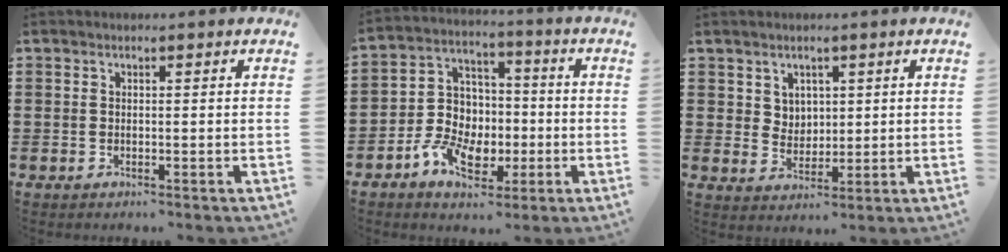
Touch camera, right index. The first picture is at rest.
{"total": 9.1, "force": [-2.9, 7.2, 4.9], "torque": [-0.110, 0.019, -0.050]}
{"total": 3.6, "force": [2.0, 2.8, 0.6], "torque": [-0.018, 0.006, 0.036]}